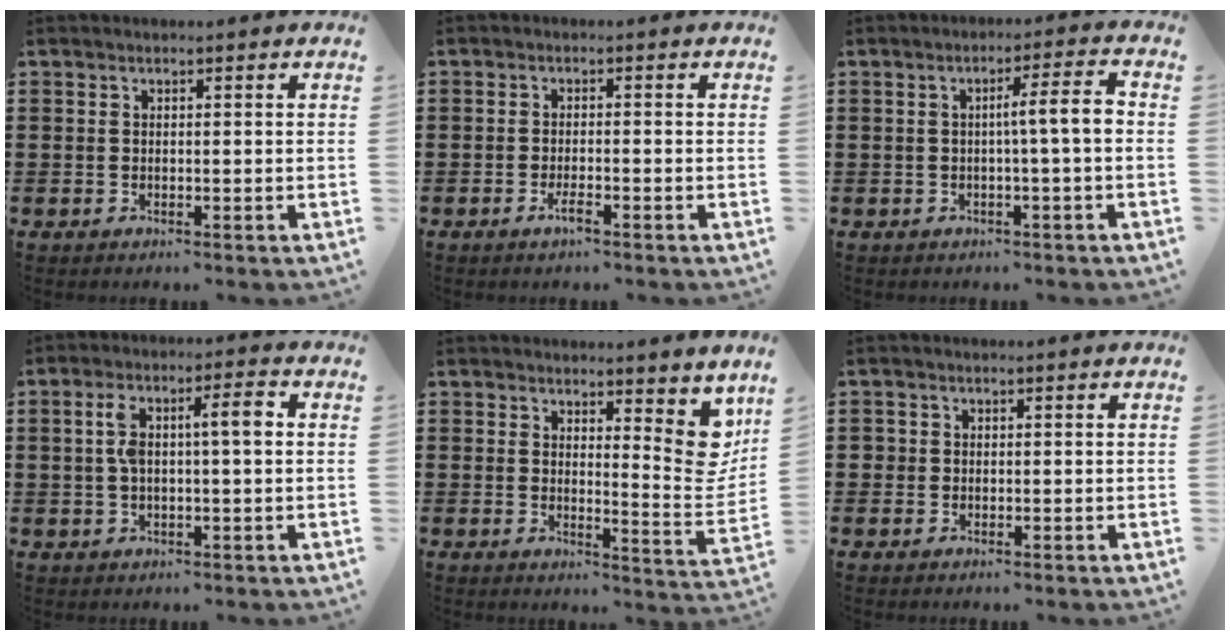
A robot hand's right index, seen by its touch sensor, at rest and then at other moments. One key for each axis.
{"total": 2.1, "fx": -1.3, "fy": 0.4, "fz": 1.5, "tx": -0.034, "ty": -0.003, "tz": -0.026}
{"total": 4.9, "fx": -0.3, "fy": 0.1, "fz": 4.9, "tx": -0.090, "ty": 0.001, "tz": -0.011}
{"total": 6.3, "fx": 1.0, "fy": 1.7, "fz": 6.0, "tx": -0.115, "ty": 0.011, "tz": 0.013}
{"total": 6.7, "fx": 4.8, "fy": 2.2, "fz": 4.0, "tx": -0.053, "ty": -0.034, "tz": 0.082}
{"total": 1.1, "fx": 0.0, "fy": 1.1, "fz": 0.1, "tx": -0.005, "ty": 0.006, "tz": -0.001}